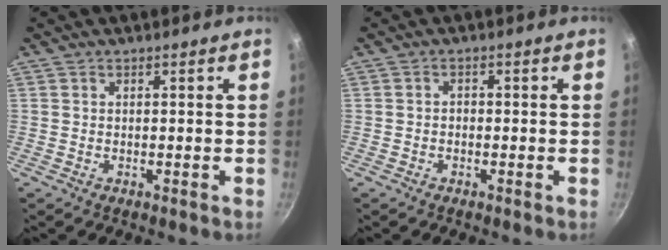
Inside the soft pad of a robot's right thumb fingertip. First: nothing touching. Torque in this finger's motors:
{"motor_torque": [-0.25, -0.16, -0.06, -0.05, -0.02]}